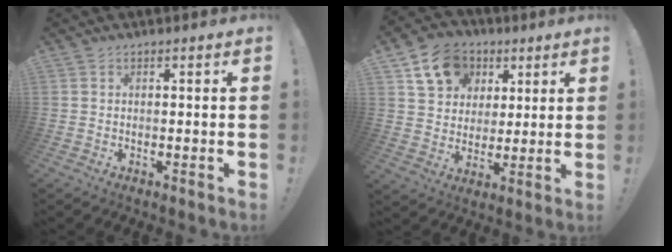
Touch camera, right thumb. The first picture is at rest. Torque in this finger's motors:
{"motor_torque": [1.26, 1.34, 0.45, 0.29, -0.02]}